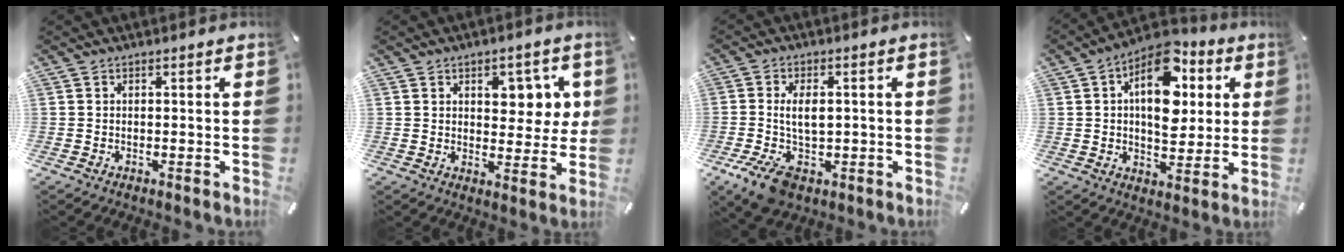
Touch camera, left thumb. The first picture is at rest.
{"total": 6.8, "force": [2.7, 4.5, 4.3], "torque": [-0.043, -0.007, 0.035]}
{"total": 10.5, "force": [-0.9, 6.7, 8.0], "torque": [-0.137, 0.000, -0.013]}
{"total": 16.1, "force": [5.3, 10.0, 11.5], "torque": [-0.171, -0.023, 0.093]}